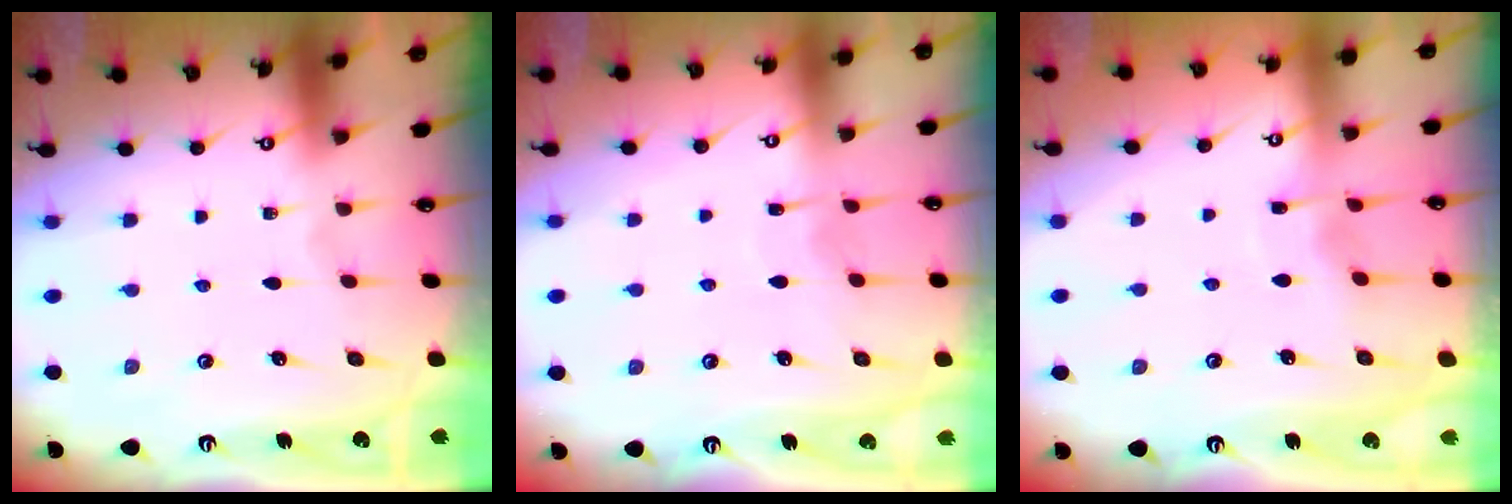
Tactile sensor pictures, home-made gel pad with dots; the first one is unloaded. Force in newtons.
{"total": 5.7, "press": 5.6, "slide": 0.6}
{"total": 4.1, "press": 4.0, "slide": 0.6}